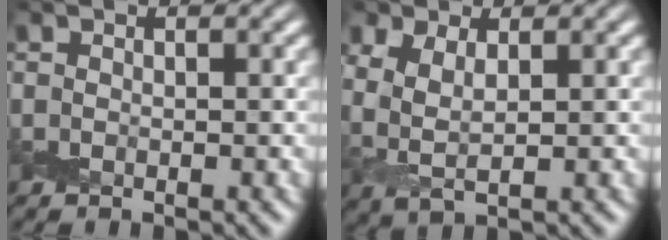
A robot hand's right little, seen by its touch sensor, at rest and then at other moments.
{"total": 3.7, "force": [1.1, 2.1, 2.9], "torque": [-0.069, -0.006, 0.023]}